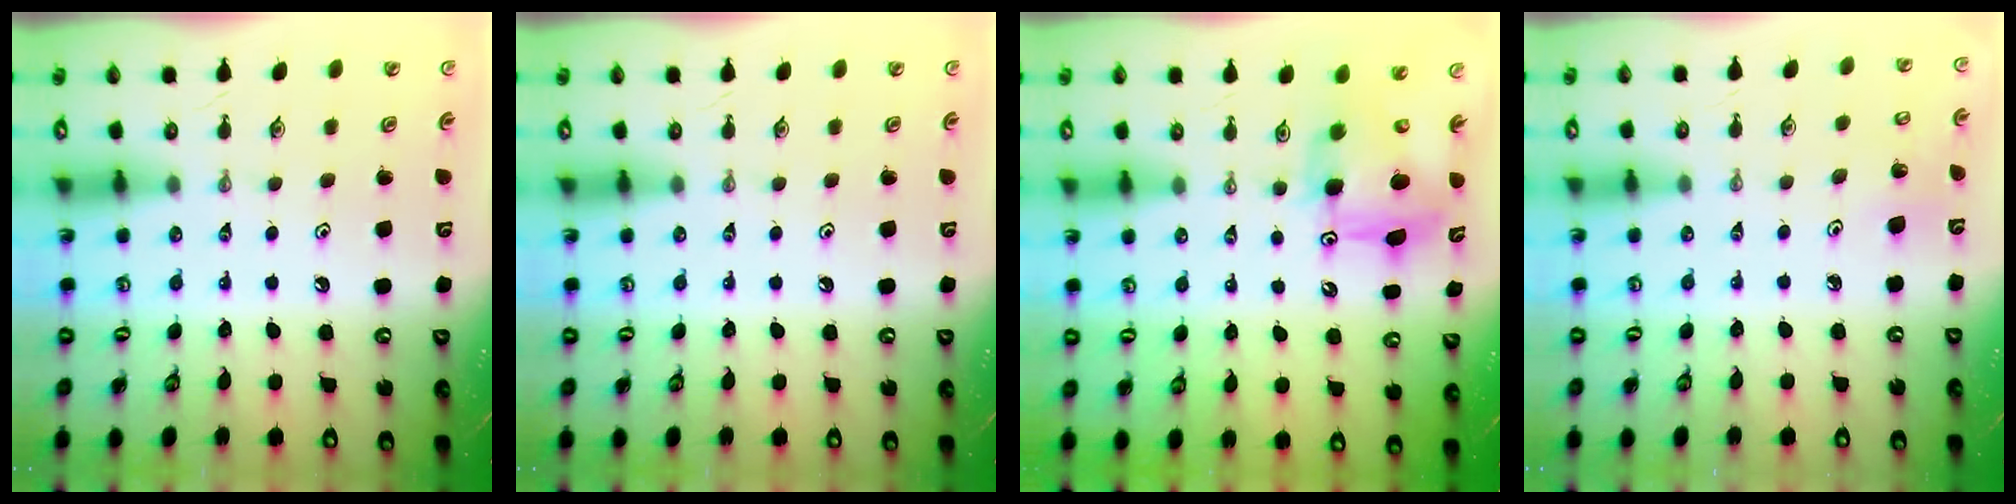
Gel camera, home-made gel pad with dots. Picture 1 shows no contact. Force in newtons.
{"total": 0.0}
{"total": 8.5, "press": 8.5, "slide": 0.5}
{"total": 5.4, "press": 5.1, "slide": 1.9}